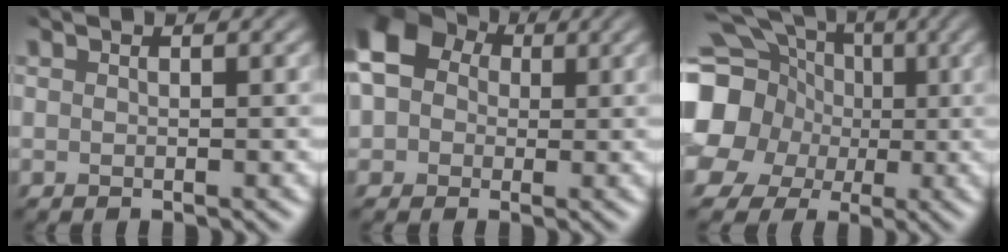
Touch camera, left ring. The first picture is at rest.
{"total": 9.4, "force": [2.6, 7.7, 4.7], "torque": [-0.105, 0.031, 0.035]}
{"total": 18.1, "force": [2.3, 16.3, 7.6], "torque": [-0.190, 0.018, 0.002]}